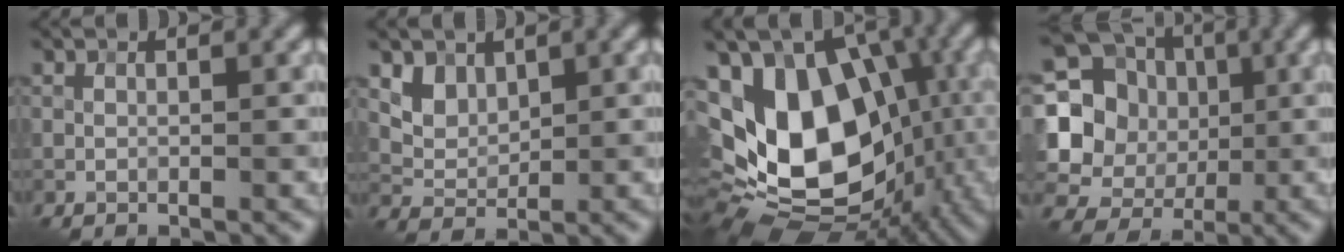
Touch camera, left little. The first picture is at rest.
{"total": 2.4, "force": [1.6, 1.5, 1.0], "torque": [-0.033, -0.025, 0.052]}
{"total": 17.3, "force": [-1.0, 11.9, 12.5], "torque": [-0.206, -0.005, -0.001]}
{"total": 17.1, "force": [0.9, 16.1, 5.8], "torque": [-0.150, 0.000, -0.005]}